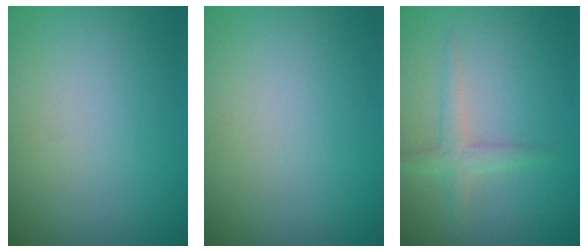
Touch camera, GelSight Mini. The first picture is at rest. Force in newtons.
{"total": 0.0}
{"total": 1.9, "press": 1.9, "slide": 0.2}